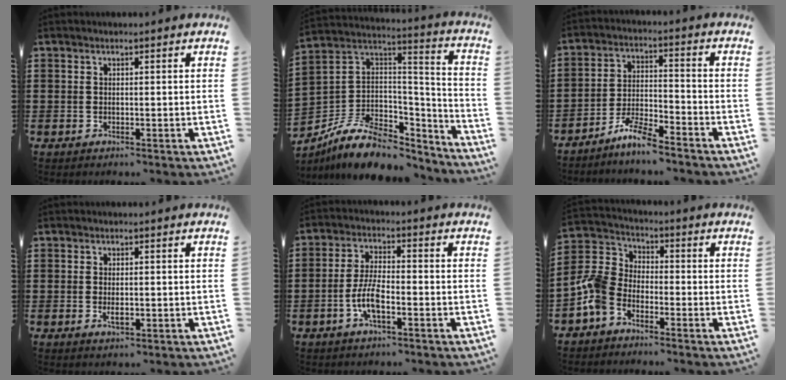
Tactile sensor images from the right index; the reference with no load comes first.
{"total": 10.6, "force": [-6.9, 6.0, 5.3], "torque": [-0.114, 0.021, -0.125]}
{"total": 6.2, "force": [-5.6, 0.4, 2.7], "torque": [-0.068, -0.005, -0.109]}
{"total": 2.1, "force": [-0.3, 0.8, 1.9], "torque": [-0.036, -0.002, -0.005]}
{"total": 6.1, "force": [-2.3, 1.9, 5.3], "torque": [-0.130, -0.009, -0.052]}
{"total": 5.9, "force": [-3.7, 3.9, 2.5], "torque": [-0.090, -0.002, -0.085]}